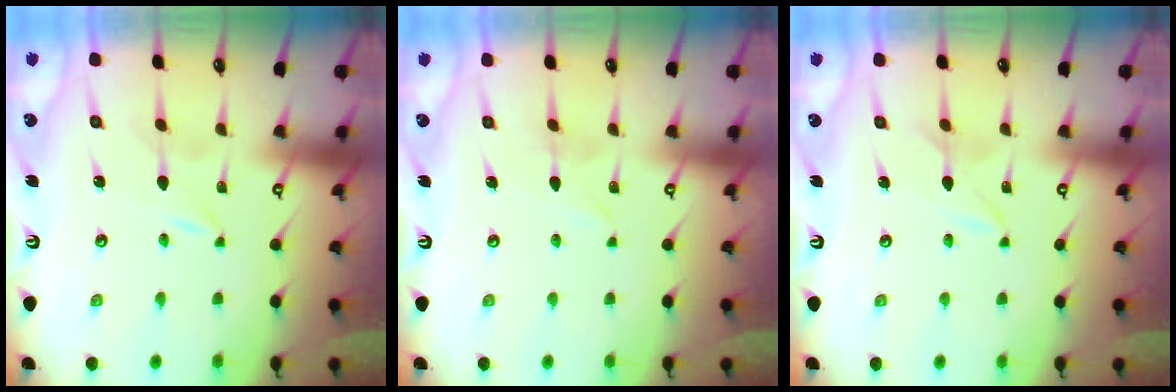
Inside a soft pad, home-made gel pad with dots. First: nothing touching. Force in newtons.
{"total": 1.6, "press": 1.6, "slide": 0.2}
{"total": 2.1, "press": 2.1, "slide": 0.3}